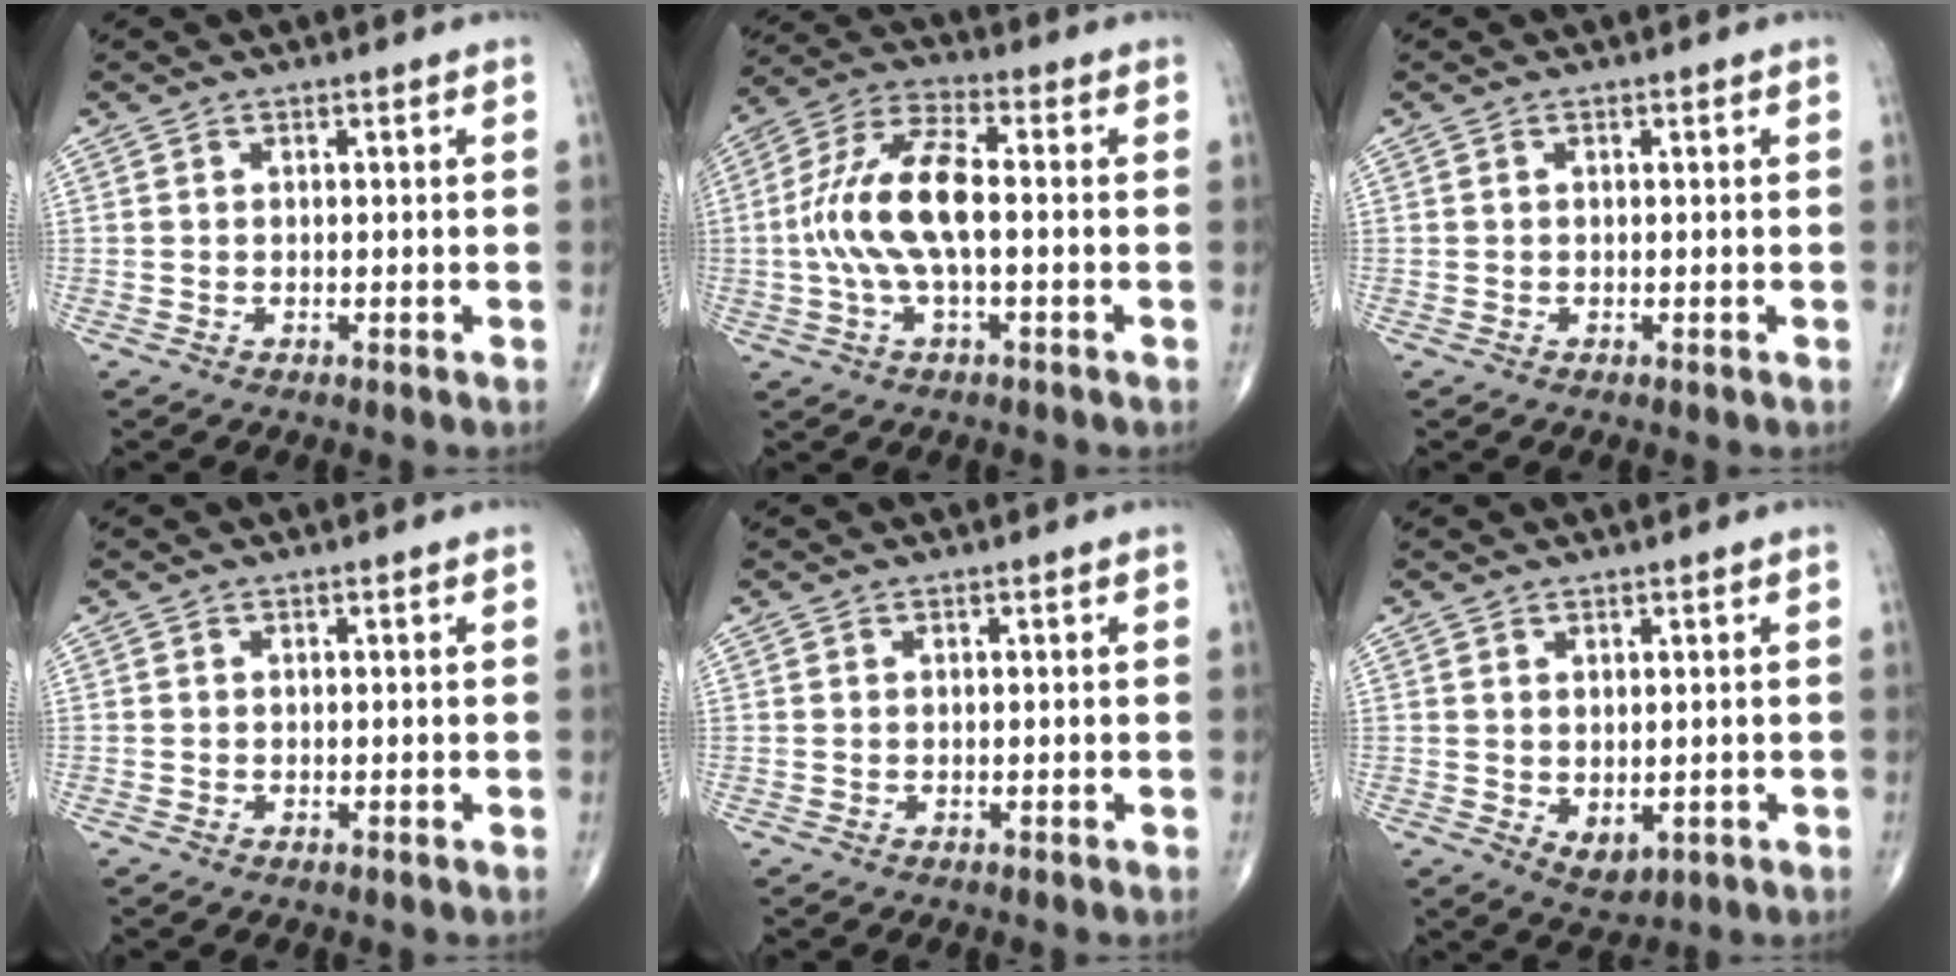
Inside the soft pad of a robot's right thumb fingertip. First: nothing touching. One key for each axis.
{"total": 12.7, "fx": -0.8, "fy": 4.9, "fz": 11.7, "tx": -0.253, "ty": 0.034, "tz": -0.020}
{"total": 0.0}
{"total": 0.0}
{"total": 0.0}
{"total": 3.5, "fx": -0.2, "fy": 2.3, "fz": 2.7, "tx": -0.032, "ty": -0.006, "tz": 0.013}